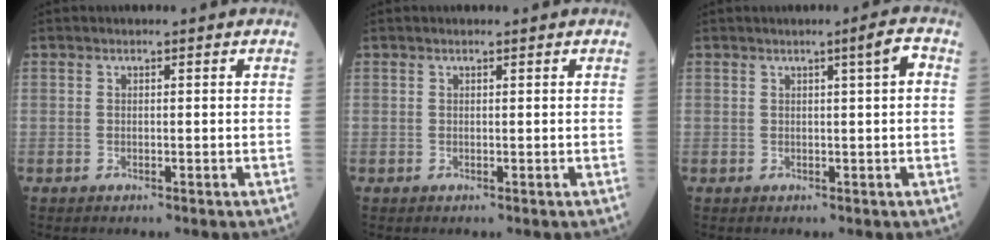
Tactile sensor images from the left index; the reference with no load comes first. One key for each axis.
{"total": 0.0}
{"total": 2.5, "fx": 0.6, "fy": -0.2, "fz": 2.4, "tx": -0.035, "ty": 0.006, "tz": 0.008}